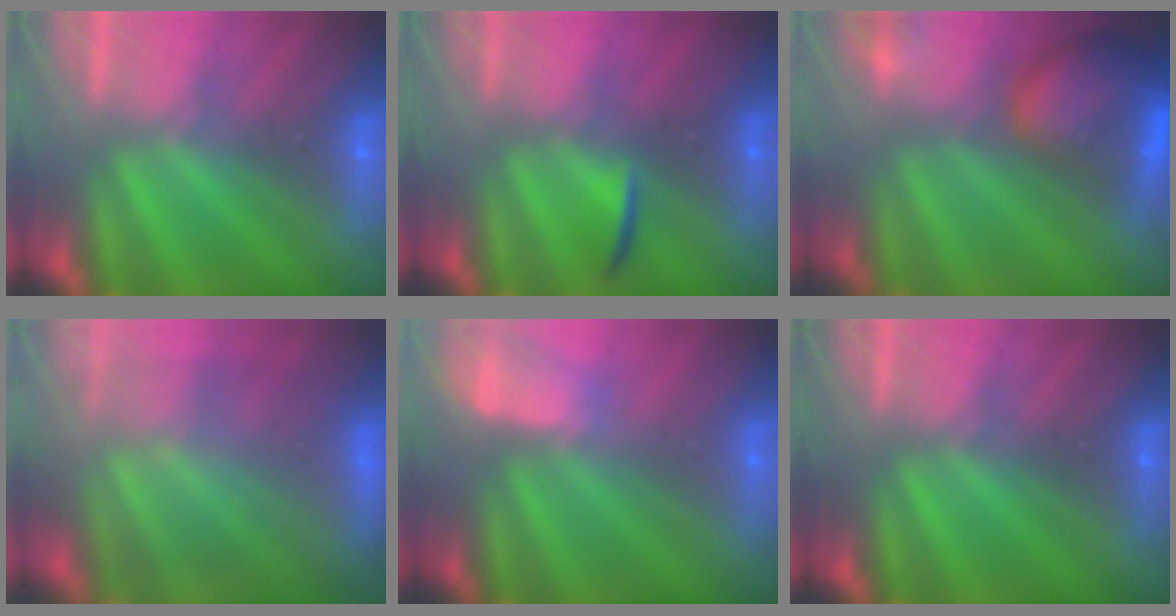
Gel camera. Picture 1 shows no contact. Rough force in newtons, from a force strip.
{"total": 1.8}
{"total": 8.0}
{"total": 14.6}
{"total": 3.0}
{"total": 0.0}